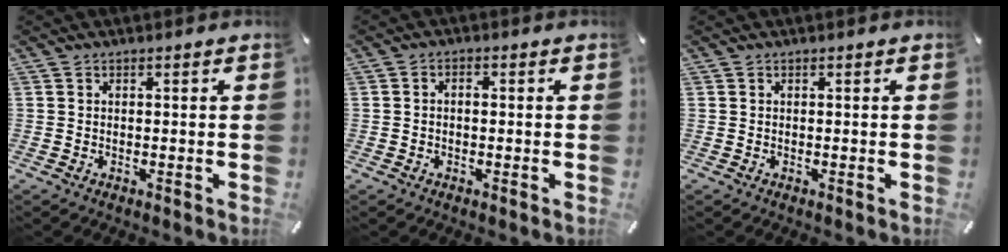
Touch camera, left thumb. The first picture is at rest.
{"total": 1.5, "force": [-0.4, 1.0, 1.1], "torque": [-0.020, 0.004, -0.008]}
{"total": 0.0}